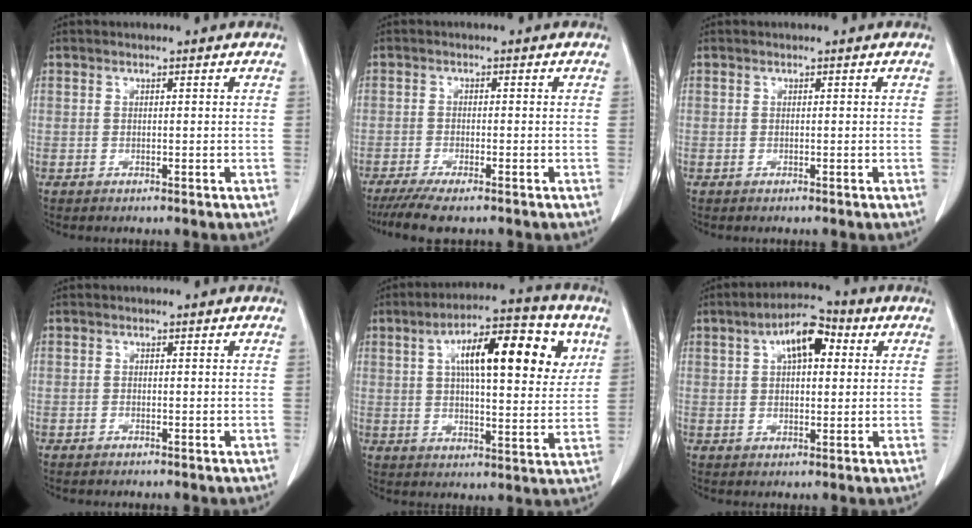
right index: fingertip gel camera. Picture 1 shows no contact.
{"total": 6.7, "force": [-5.0, 1.3, 4.3], "torque": [-0.071, -0.015, -0.081]}
{"total": 0.0}
{"total": 0.6, "force": [-0.3, 0.3, 0.3], "torque": [-0.007, -0.001, -0.005]}
{"total": 17.5, "force": [6.0, 5.5, 15.5], "torque": [-0.235, 0.032, 0.087]}
{"total": 8.6, "force": [3.0, 3.8, 7.1], "torque": [-0.121, 0.026, 0.048]}